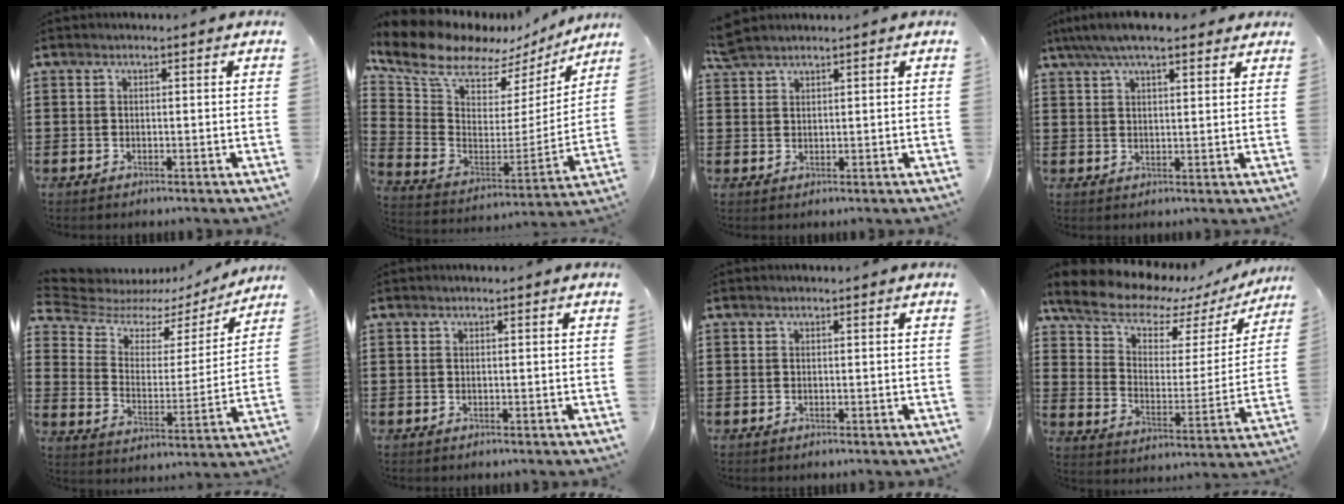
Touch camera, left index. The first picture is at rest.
{"total": 10.6, "force": [8.2, 4.9, 4.6], "torque": [-0.126, -0.052, 0.147]}
{"total": 2.4, "force": [2.2, 0.5, 0.8], "torque": [-0.020, 0.001, 0.044]}
{"total": 6.2, "force": [4.8, 1.5, 3.6], "torque": [-0.081, 0.000, 0.086]}
{"total": 6.0, "force": [4.9, 2.9, 1.9], "torque": [-0.068, -0.027, 0.083]}
{"total": 0.0}
{"total": 0.0}
{"total": 9.5, "force": [7.8, 3.6, 4.1], "torque": [-0.102, -0.049, 0.132]}